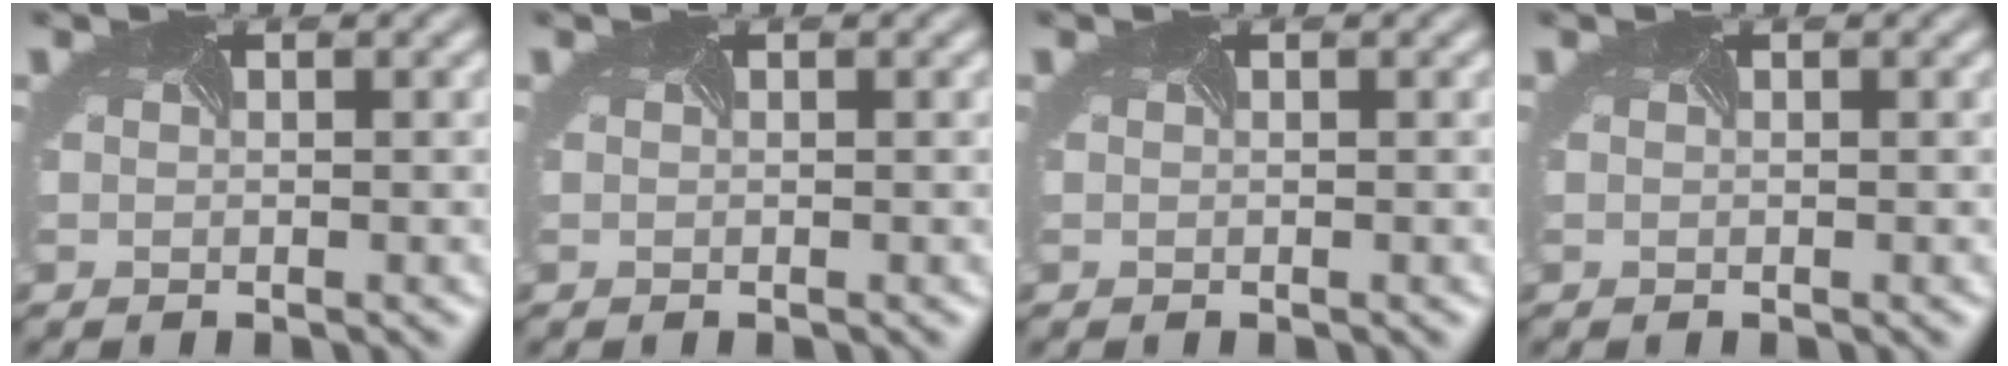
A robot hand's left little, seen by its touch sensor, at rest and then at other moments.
{"total": 0.0}
{"total": 0.0}
{"total": 0.0}